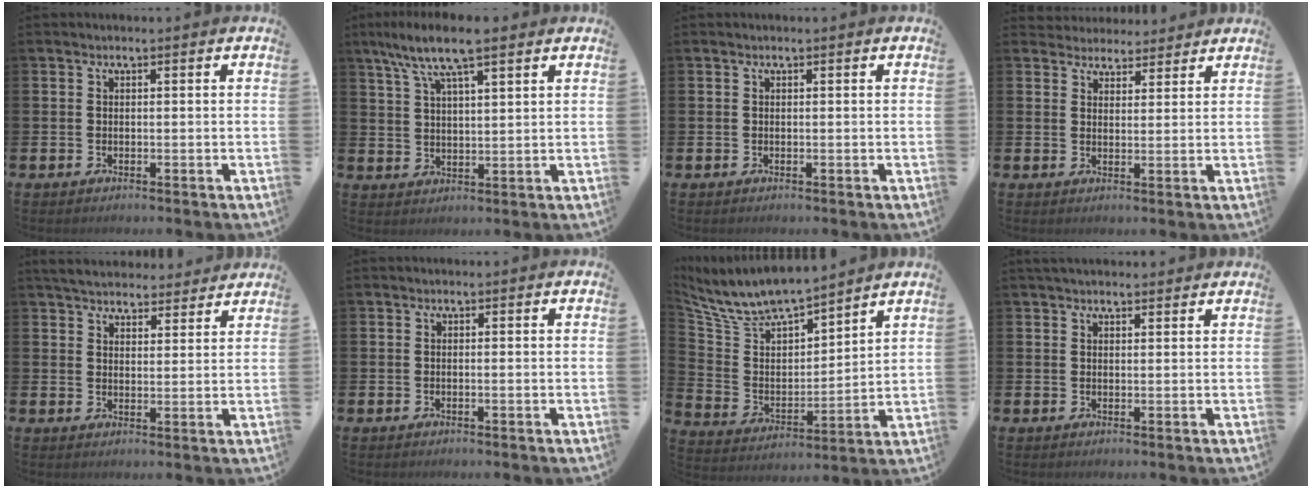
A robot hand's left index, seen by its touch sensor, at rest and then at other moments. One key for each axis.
{"total": 8.6, "fx": 6.8, "fy": 1.6, "fz": 5.0, "tx": -0.110, "ty": -0.012, "tz": 0.122}
{"total": 0.0}
{"total": 3.6, "fx": 3.4, "fy": 1.2, "fz": -0.4, "tx": -0.003, "ty": -0.017, "tz": 0.060}
{"total": 5.1, "fx": 4.9, "fy": 1.1, "fz": 0.6, "tx": -0.025, "ty": -0.024, "tz": 0.088}
{"total": 0.0}
{"total": 8.7, "fx": 8.3, "fy": 1.5, "fz": 2.1, "tx": -0.090, "ty": -0.061, "tz": 0.146}
{"total": 2.2, "fx": 2.1, "fy": 0.6, "fz": 0.5, "tx": -0.002, "ty": -0.004, "tz": 0.036}